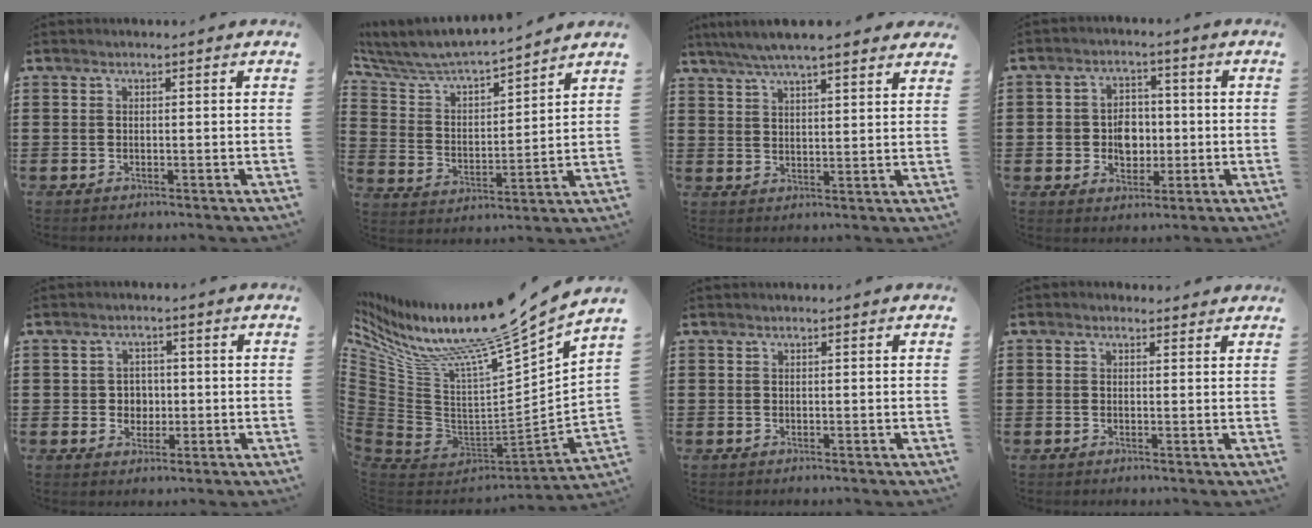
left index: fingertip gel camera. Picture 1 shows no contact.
{"total": 5.5, "force": [5.3, 0.7, 1.4], "torque": [-0.057, -0.042, 0.084]}
{"total": 5.4, "force": [4.7, 0.3, 2.7], "torque": [-0.065, -0.013, 0.082]}
{"total": 5.7, "force": [-0.6, 4.5, 3.4], "torque": [-0.057, 0.005, -0.016]}
{"total": 2.8, "force": [-0.3, 2.6, 1.2], "torque": [-0.025, 0.003, -0.012]}
{"total": 13.0, "force": [11.1, 0.3, 6.7], "torque": [-0.137, -0.103, 0.171]}
{"total": 0.0}
{"total": 1.0, "force": [0.7, 0.7, 0.1], "torque": [-0.005, 0.006, 0.014]}